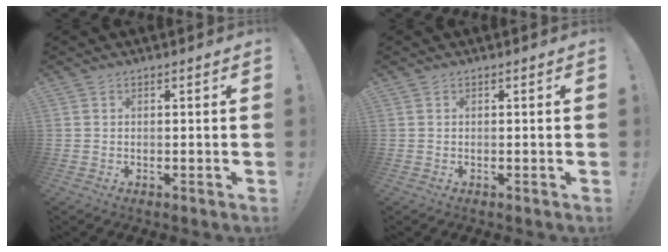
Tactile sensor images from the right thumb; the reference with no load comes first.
{"total": 0.0}